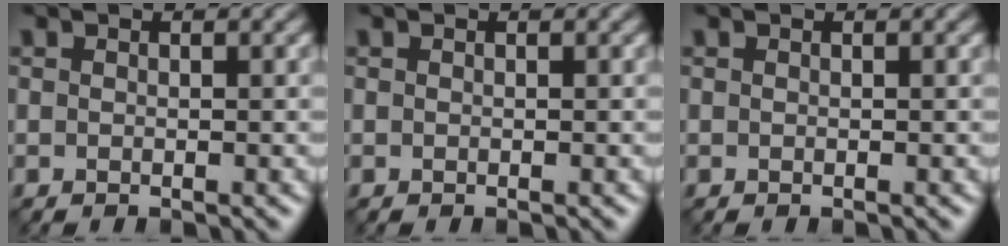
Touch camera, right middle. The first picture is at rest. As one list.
[{"total": 0.0}, {"total": 0.0}]